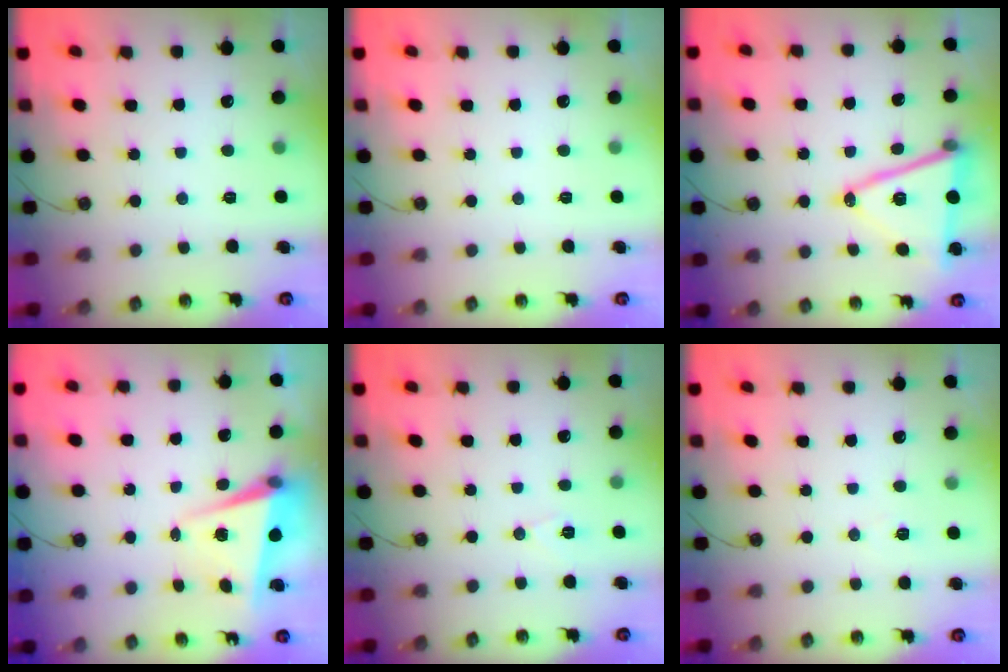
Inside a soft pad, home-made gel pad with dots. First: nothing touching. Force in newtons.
{"total": 0.0}
{"total": 15.4, "press": 14.9, "slide": 3.8}
{"total": 5.5, "press": 5.4, "slide": 1.0}
{"total": 6.0, "press": 5.5, "slide": 2.3}
{"total": 6.3, "press": 4.6, "slide": 4.3}